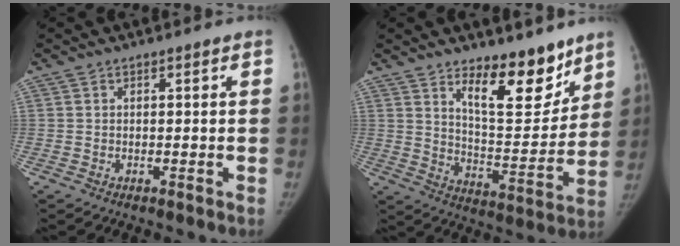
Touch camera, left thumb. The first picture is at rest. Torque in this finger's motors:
{"motor_torque": [0.19, 0.12, 1.15, -1.00, 0.05]}